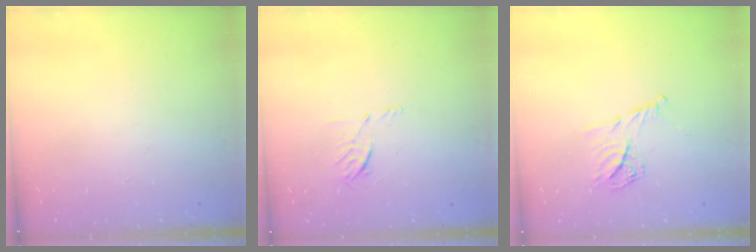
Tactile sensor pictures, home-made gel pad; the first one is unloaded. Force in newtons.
{"total": 5.2, "press": 5.1, "slide": 0.9}
{"total": 9.8, "press": 9.8, "slide": 0.6}